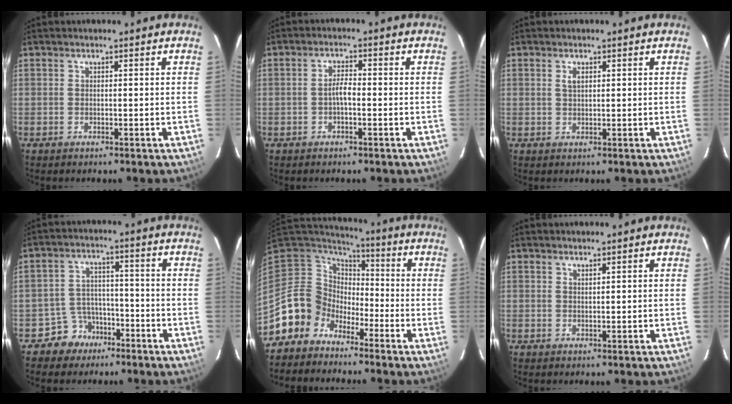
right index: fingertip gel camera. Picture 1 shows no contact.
{"total": 2.4, "force": [-0.8, 0.7, 2.2], "torque": [-0.044, 0.008, -0.016]}
{"total": 1.6, "force": [0.7, 0.8, 1.2], "torque": [-0.022, 0.002, 0.012]}
{"total": 6.5, "force": [-4.3, 4.9, 0.1], "torque": [-0.014, 0.026, -0.069]}
{"total": 9.8, "force": [-6.5, 7.4, 0.0], "torque": [-0.020, 0.038, -0.132]}
{"total": 0.7, "force": [0.6, 0.0, 0.3], "torque": [-0.006, -0.001, 0.011]}